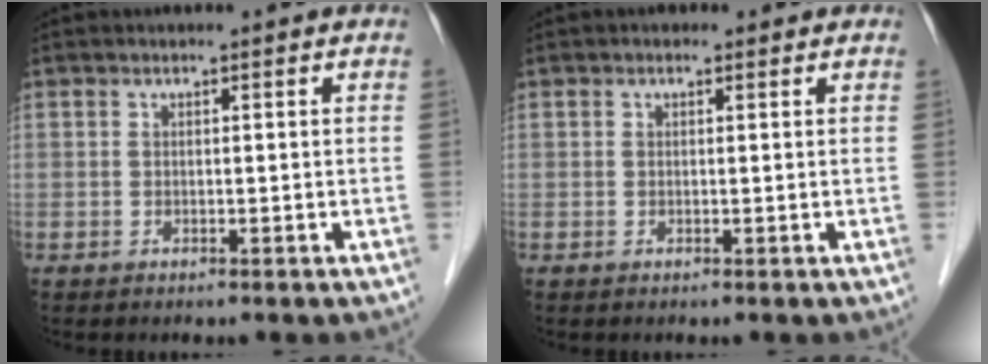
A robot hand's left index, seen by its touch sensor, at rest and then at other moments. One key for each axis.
{"total": 0.6, "fx": 0.3, "fy": 0.5, "fz": 0.2, "tx": -0.006, "ty": 0.004, "tz": 0.000}